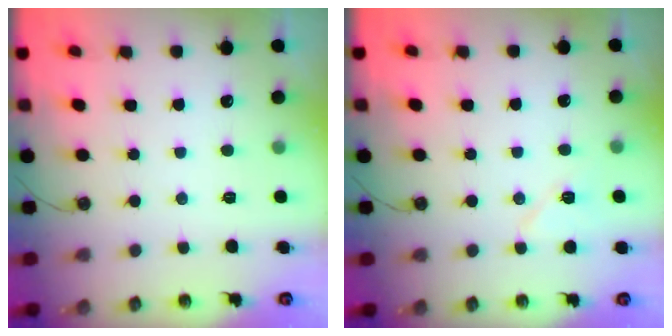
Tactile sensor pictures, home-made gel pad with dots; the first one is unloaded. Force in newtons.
{"total": 6.3, "press": 6.2, "slide": 0.8}